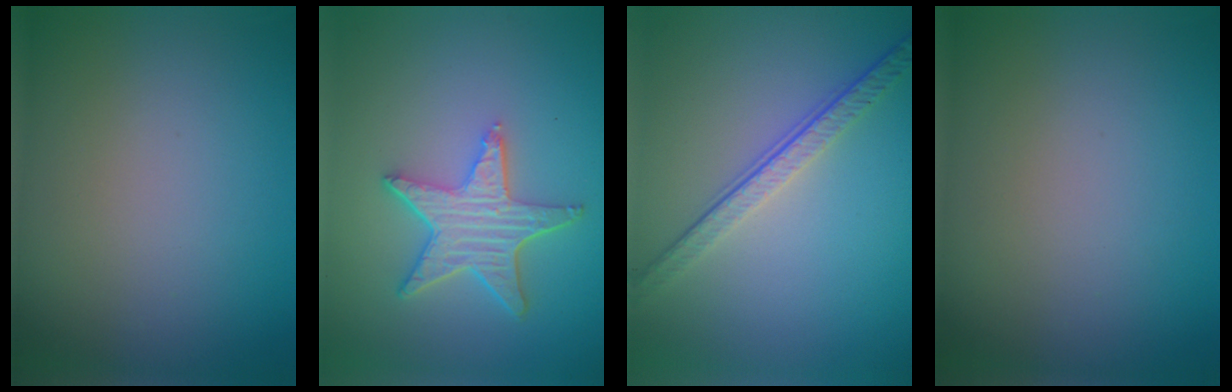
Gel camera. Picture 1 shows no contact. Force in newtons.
{"total": 5.0, "press": 3.9, "slide": 3.1}
{"total": 4.0, "press": 2.8, "slide": 2.8}
{"total": 0.0}